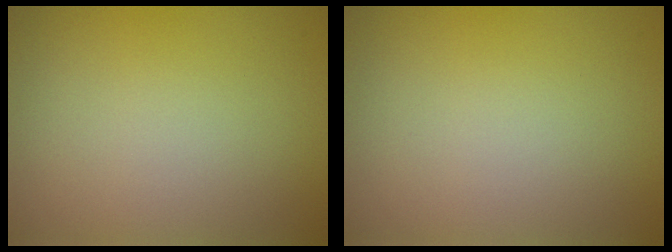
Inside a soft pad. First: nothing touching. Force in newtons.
{"total": 0.0}